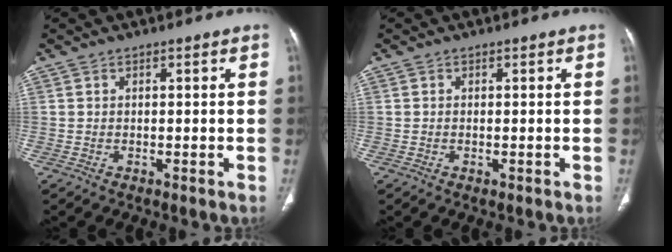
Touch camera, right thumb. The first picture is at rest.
{"total": 0.0}